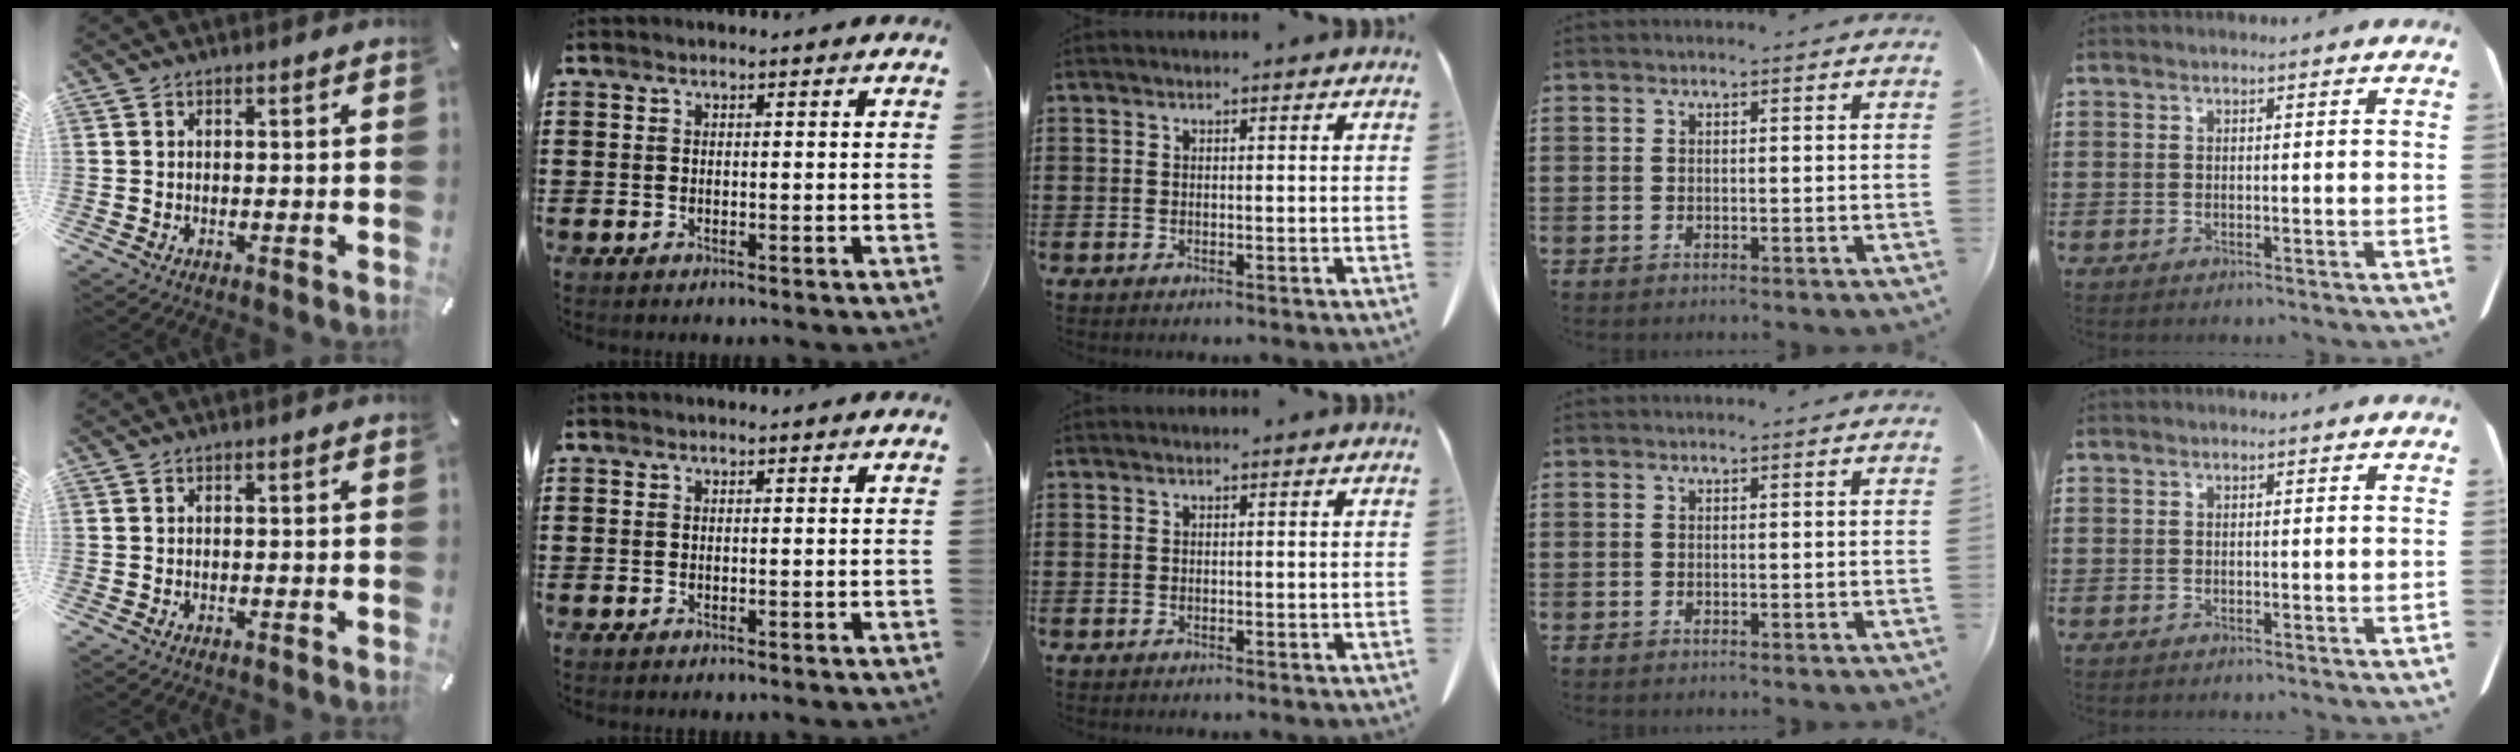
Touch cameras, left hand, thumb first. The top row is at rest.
{}